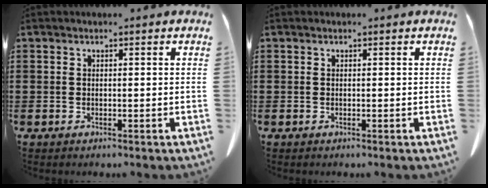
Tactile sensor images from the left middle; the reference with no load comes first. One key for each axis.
{"total": 0.0}